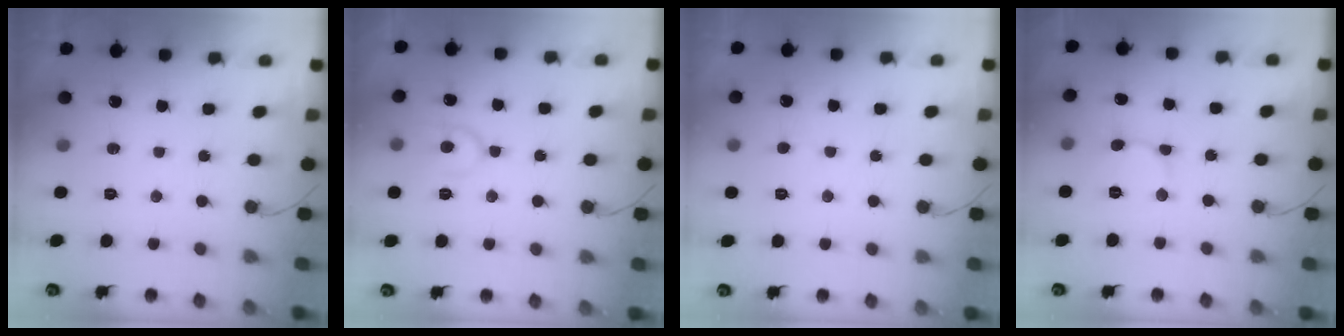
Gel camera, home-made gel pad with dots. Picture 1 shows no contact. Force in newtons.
{"total": 10.1, "press": 10.1, "slide": 1.0}
{"total": 1.7, "press": 1.7, "slide": 0.1}
{"total": 2.9, "press": 2.9, "slide": 0.2}